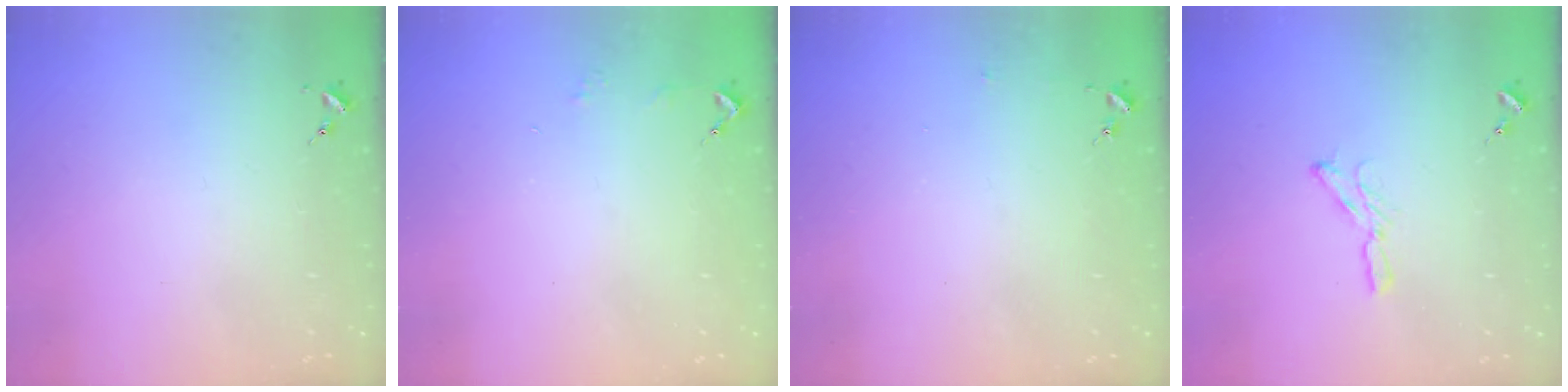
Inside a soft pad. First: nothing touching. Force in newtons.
{"total": 2.9, "press": 2.8, "slide": 0.3}
{"total": 2.5, "press": 2.5, "slide": 0.2}
{"total": 5.7, "press": 5.7, "slide": 0.1}